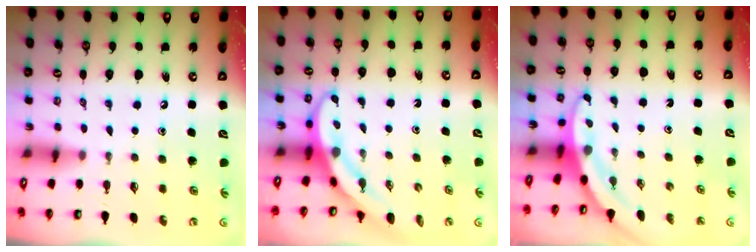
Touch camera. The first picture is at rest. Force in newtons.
{"total": 3.9, "press": 3.9, "slide": 0.4}
{"total": 3.3, "press": 3.3, "slide": 0.1}